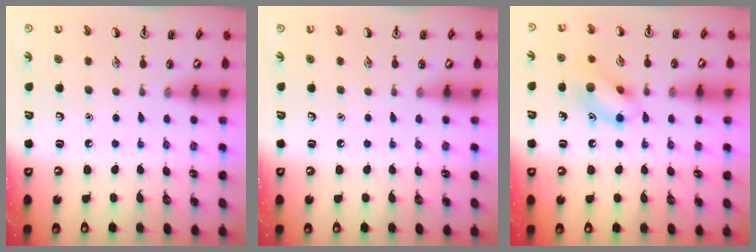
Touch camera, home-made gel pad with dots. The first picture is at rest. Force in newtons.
{"total": 0.0}
{"total": 11.4, "press": 11.4, "slide": 0.8}